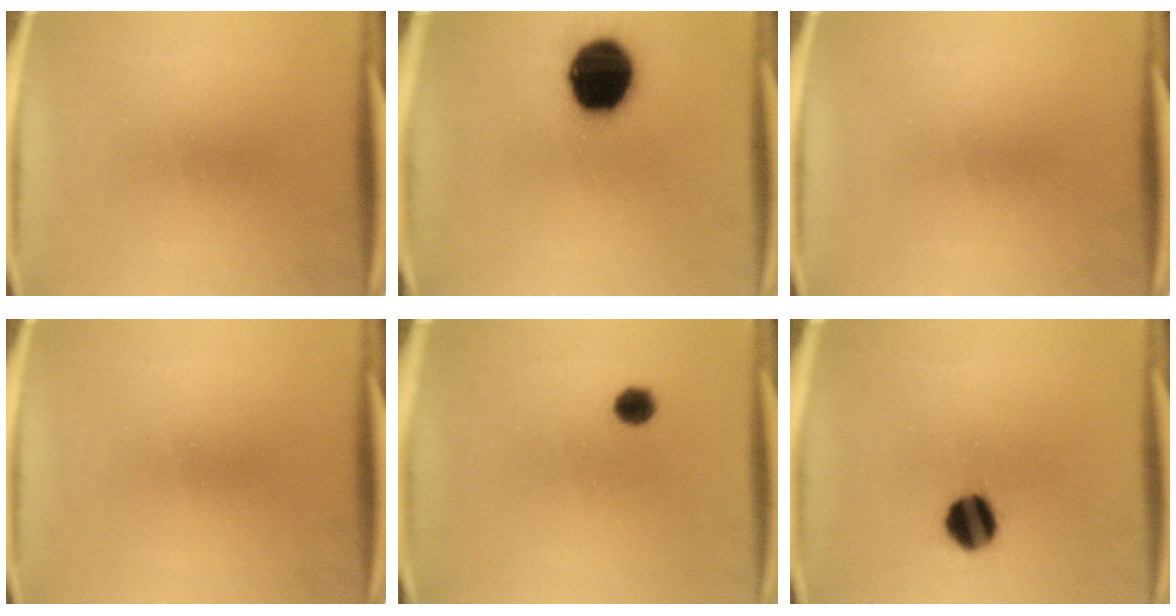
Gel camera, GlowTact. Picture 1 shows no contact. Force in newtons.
{"total": 19.5}
{"total": 0.0}
{"total": 0.0}
{"total": 2.5}
{"total": 8.9}